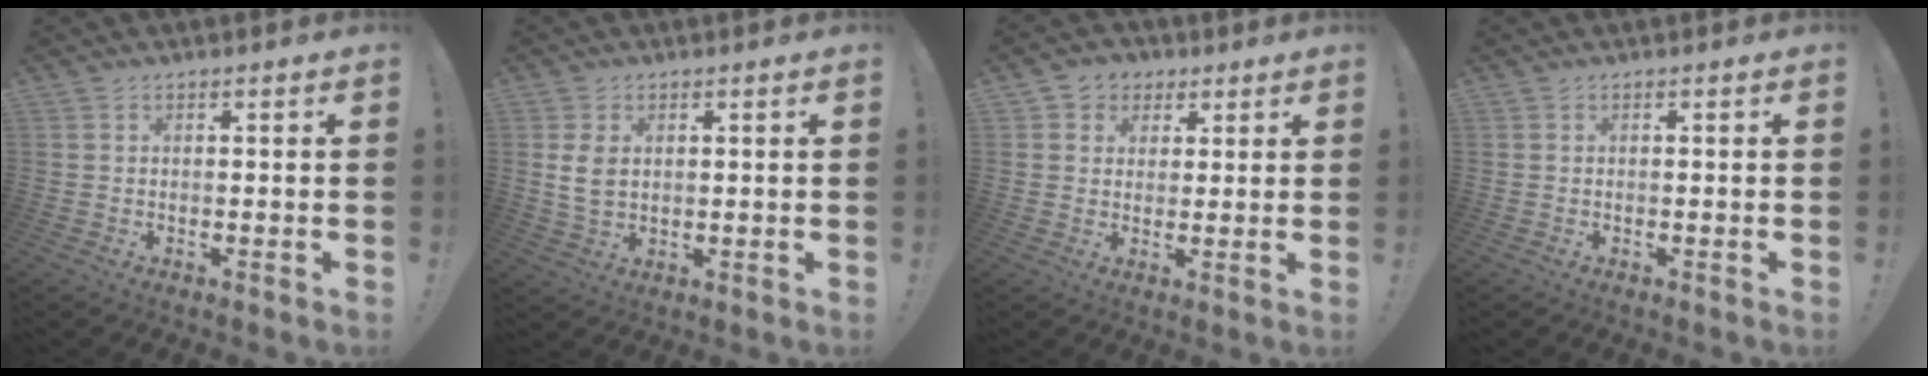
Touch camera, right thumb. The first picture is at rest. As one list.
[{"total": 5.4, "force": [1.1, 3.8, 3.7], "torque": [-0.076, 0.000, 0.021]}, {"total": 5.3, "force": [1.5, 5.0, 1.0], "torque": [-0.011, -0.004, 0.029]}, {"total": 0.0}]